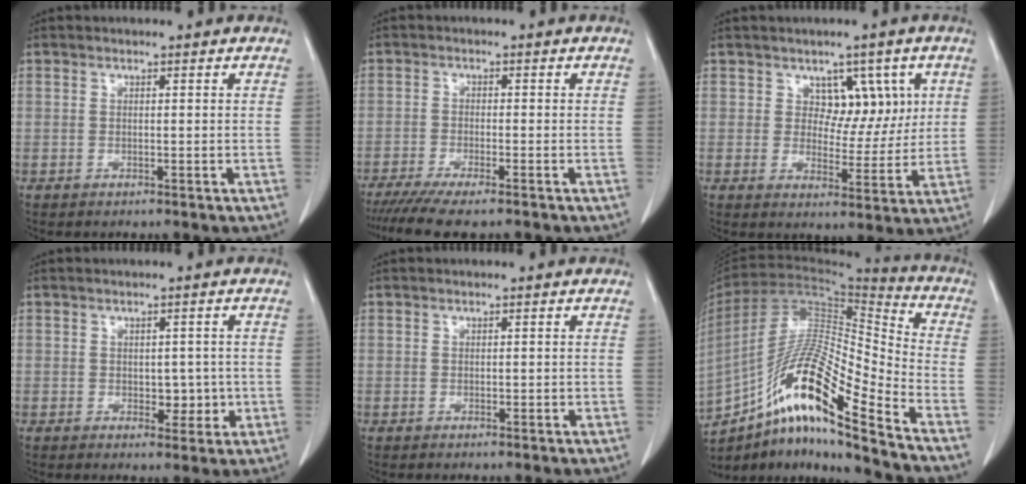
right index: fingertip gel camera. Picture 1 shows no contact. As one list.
[{"total": 8.9, "force": [-7.3, 0.7, 5.0], "torque": [-0.071, -0.018, -0.115]}, {"total": 6.1, "force": [2.5, 4.2, 3.7], "torque": [-0.032, 0.008, 0.039]}, {"total": 3.6, "force": [-0.4, 2.4, 2.7], "torque": [-0.025, 0.002, 0.001]}, {"total": 0.8, "force": [-0.1, 0.5, 0.6], "torque": [-0.006, 0.000, 0.000]}, {"total": 19.7, "force": [-12.8, 1.0, 14.9], "torque": [-0.297, -0.002, -0.233]}]